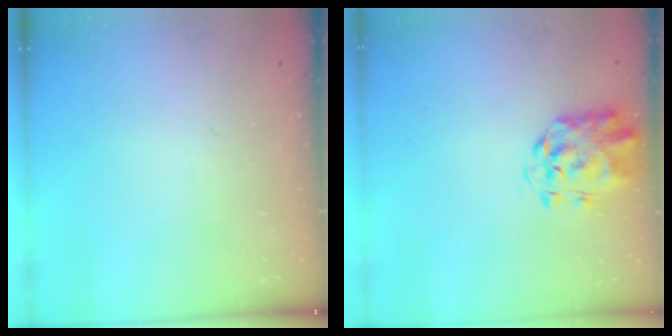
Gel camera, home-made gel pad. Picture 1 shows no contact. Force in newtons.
{"total": 2.9, "press": 2.8, "slide": 0.8}